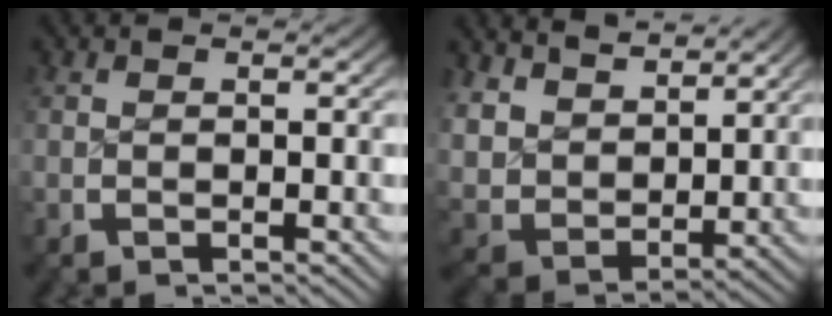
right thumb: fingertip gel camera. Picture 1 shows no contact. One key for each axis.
{"total": 8.0, "fx": 2.1, "fy": 6.1, "fz": 4.8, "tx": -0.132, "ty": -0.039, "tz": 0.055}